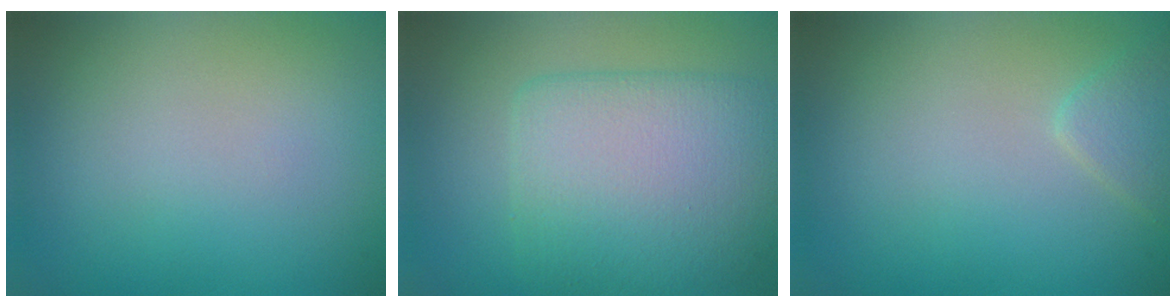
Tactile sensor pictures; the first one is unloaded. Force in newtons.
{"total": 7.5, "press": 7.5, "slide": 0.4}
{"total": 1.8, "press": 1.8, "slide": 0.1}